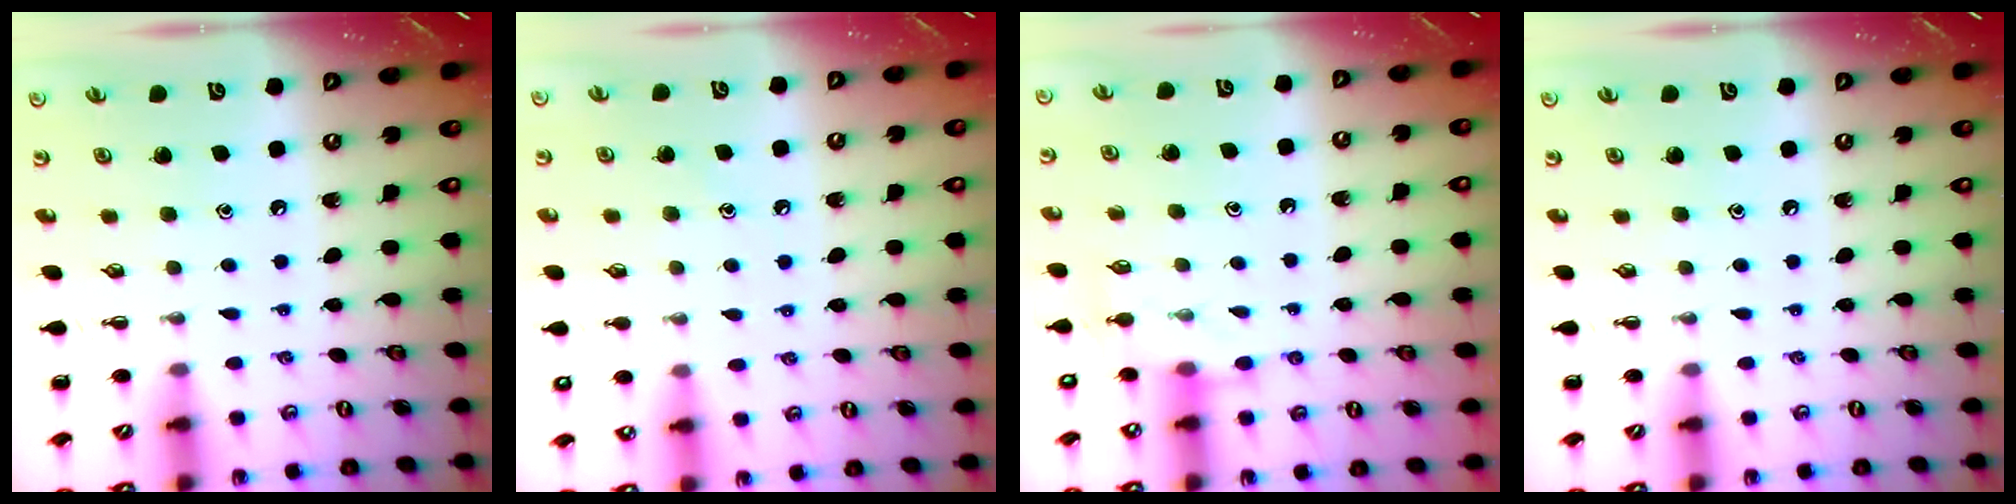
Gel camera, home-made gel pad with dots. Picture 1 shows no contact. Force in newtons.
{"total": 7.5, "press": 7.2, "slide": 2.1}
{"total": 7.2, "press": 7.2, "slide": 0.4}
{"total": 0.0}